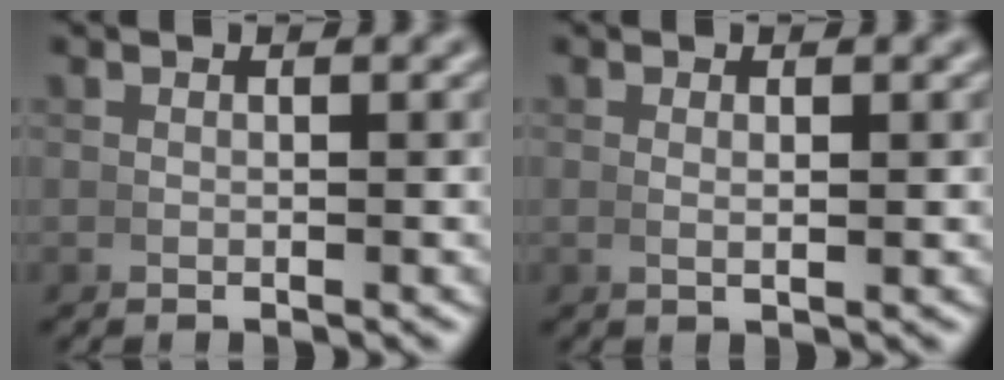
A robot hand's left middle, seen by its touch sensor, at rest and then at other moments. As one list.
[{"total": 0.8, "force": [0.3, 0.0, 0.7], "torque": [-0.016, -0.007, 0.008]}]